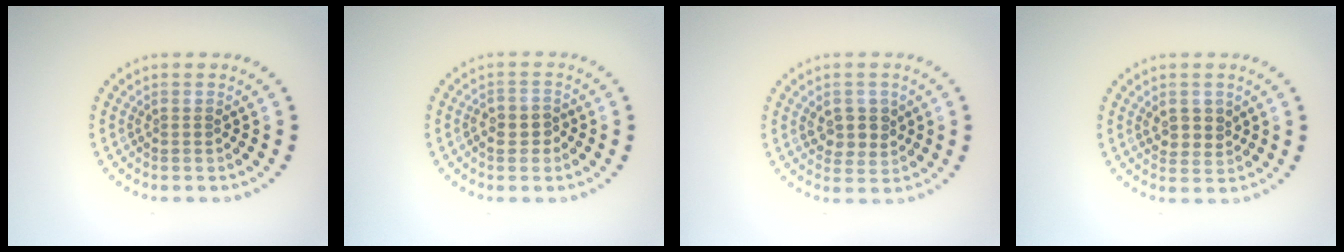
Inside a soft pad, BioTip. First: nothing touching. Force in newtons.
{"total": 2.2, "press": 2.1, "slide": 0.6}
{"total": 2.8, "press": 2.7, "slide": 0.8}
{"total": 2.2, "press": 2.1, "slide": 0.7}